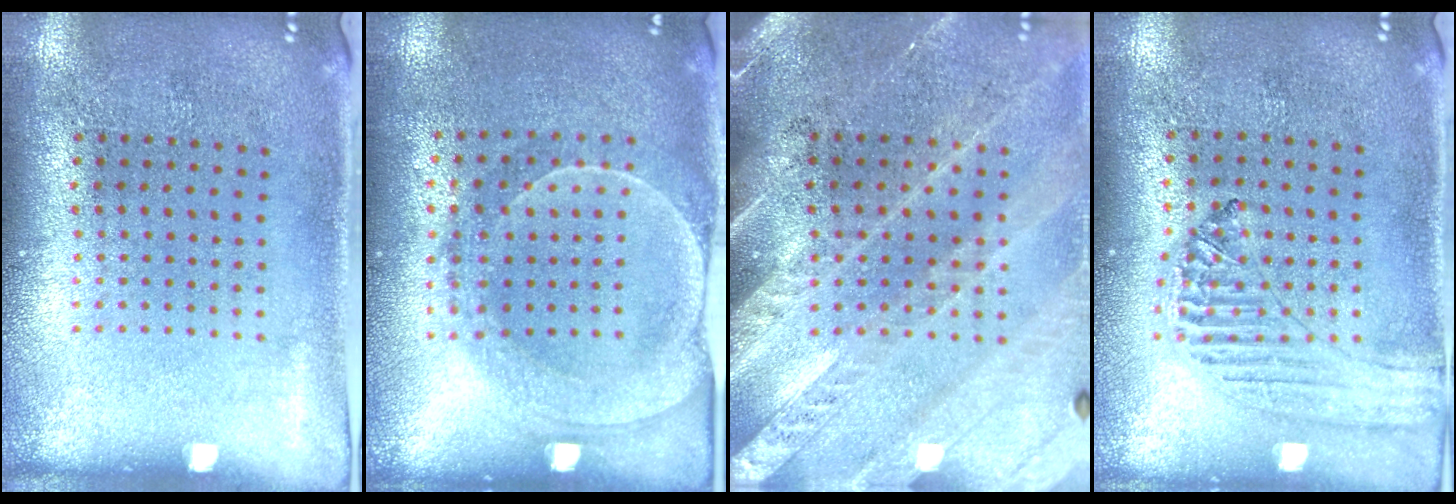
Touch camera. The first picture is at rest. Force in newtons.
{"total": 1.9, "press": 1.8, "slide": 0.6}
{"total": 3.0, "press": 2.6, "slide": 1.4}
{"total": 0.8, "press": 0.8, "slide": 0.1}